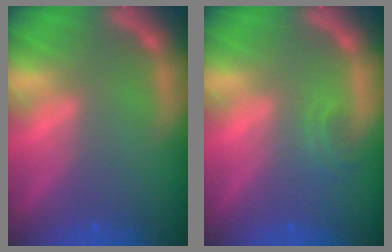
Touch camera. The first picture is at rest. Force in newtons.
{"total": 1.4}